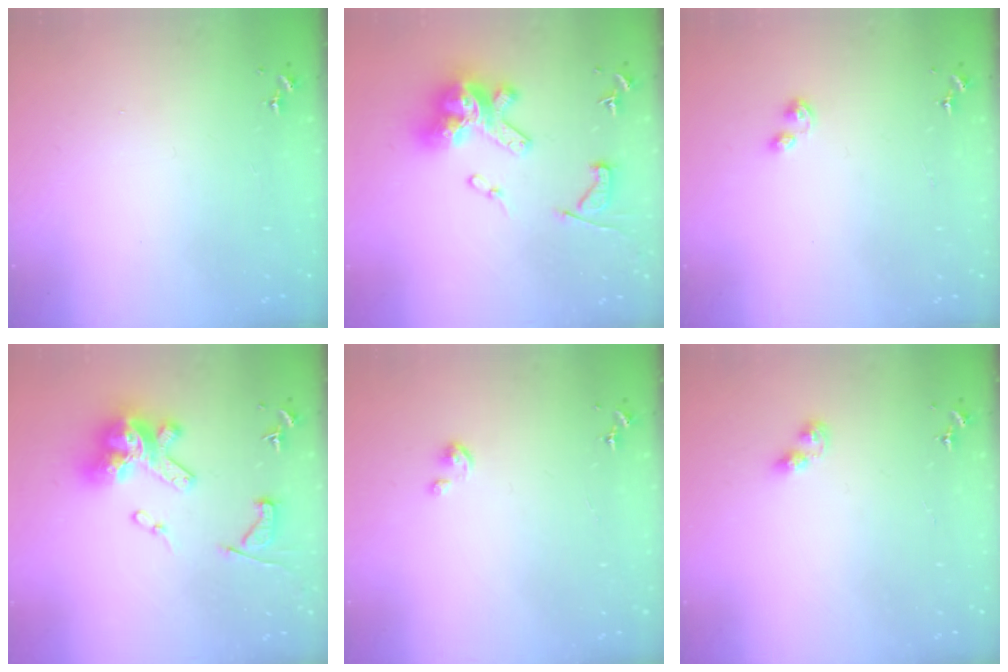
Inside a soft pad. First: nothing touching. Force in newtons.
{"total": 20.0, "press": 19.9, "slide": 1.9}
{"total": 3.8, "press": 3.8, "slide": 0.5}
{"total": 20.0, "press": 19.9, "slide": 1.9}
{"total": 1.9, "press": 1.9, "slide": 0.2}
{"total": 4.2, "press": 4.2, "slide": 0.5}